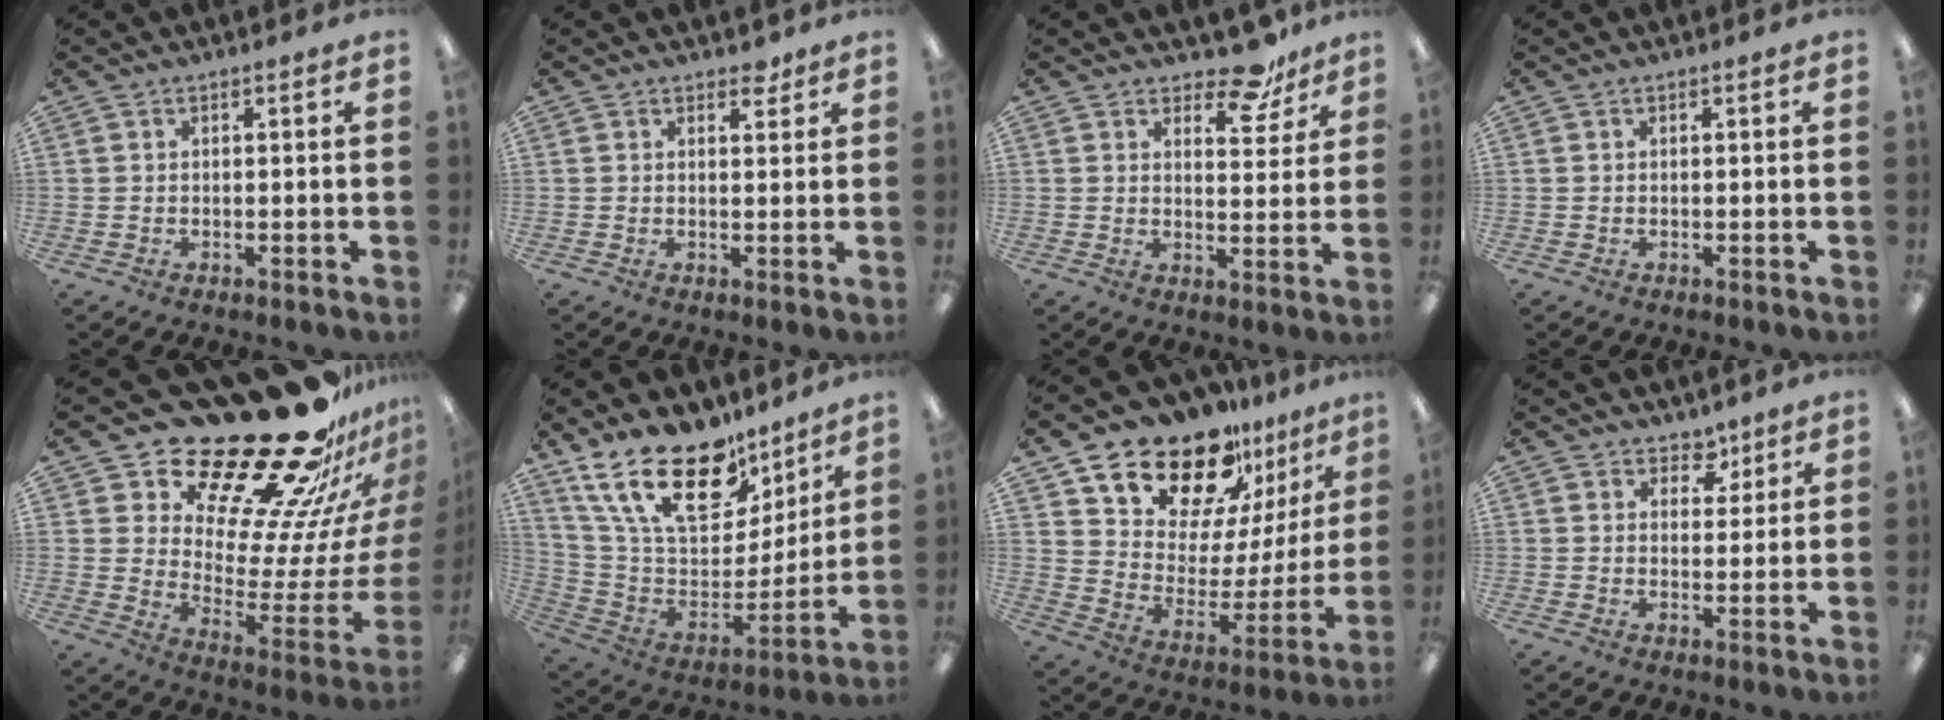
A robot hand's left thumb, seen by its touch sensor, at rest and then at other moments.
{"total": 2.9, "force": [2.3, 1.4, 0.8], "torque": [0.005, -0.010, 0.039]}
{"total": 9.3, "force": [7.5, 3.9, 3.9], "torque": [-0.046, -0.050, 0.132]}
{"total": 0.0}
{"total": 29.7, "force": [24.1, 9.9, 14.3], "torque": [-0.204, -0.192, 0.430]}
{"total": 23.7, "force": [16.3, 11.1, 13.1], "torque": [-0.233, -0.107, 0.296]}
{"total": 20.1, "force": [16.9, 8.7, 6.6], "torque": [-0.117, -0.133, 0.296]}
{"total": 4.6, "force": [3.3, 3.1, 0.8], "torque": [0.002, -0.021, 0.055]}